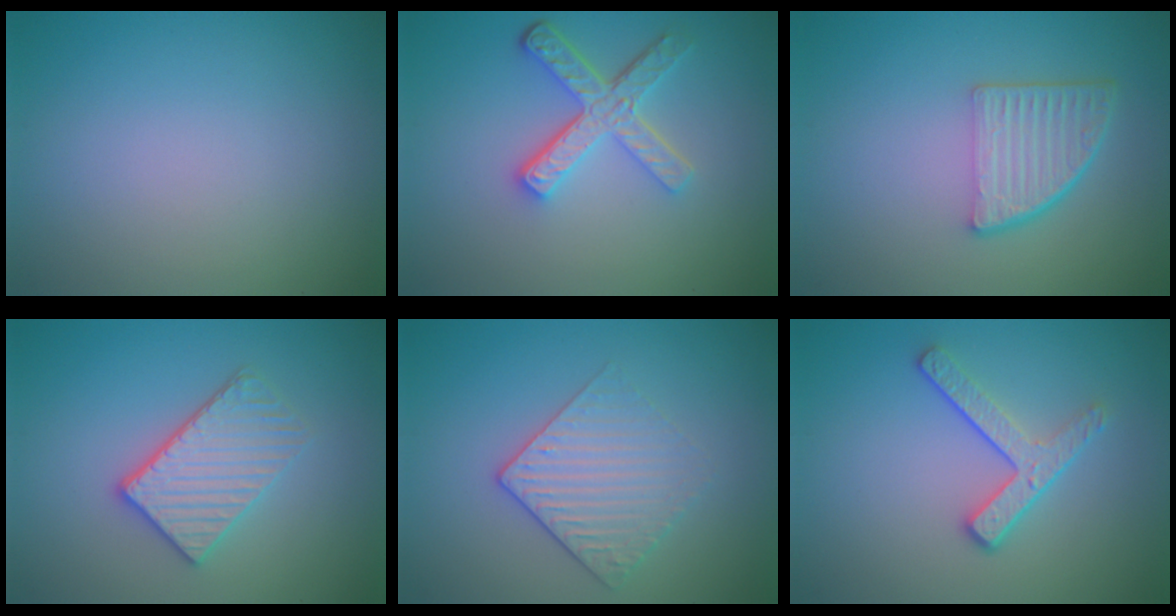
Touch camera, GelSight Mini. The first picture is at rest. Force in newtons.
{"total": 4.6, "press": 3.4, "slide": 3.1}
{"total": 4.7, "press": 3.3, "slide": 3.3}
{"total": 3.6, "press": 3.1, "slide": 1.8}
{"total": 3.0, "press": 2.6, "slide": 1.6}
{"total": 3.1, "press": 2.5, "slide": 1.9}